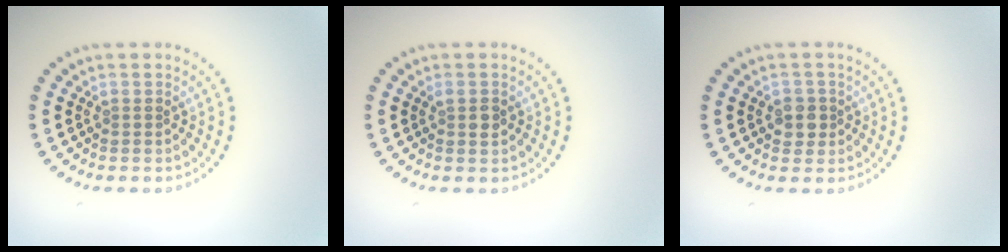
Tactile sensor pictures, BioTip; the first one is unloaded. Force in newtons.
{"total": 1.1, "press": 1.0, "slide": 0.4}
{"total": 1.9, "press": 1.8, "slide": 0.7}